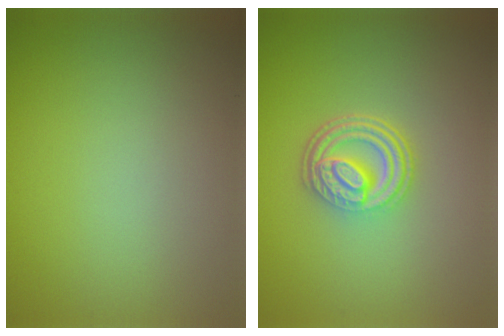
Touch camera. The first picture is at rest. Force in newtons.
{"total": 4.9, "press": 3.6, "slide": 3.3}